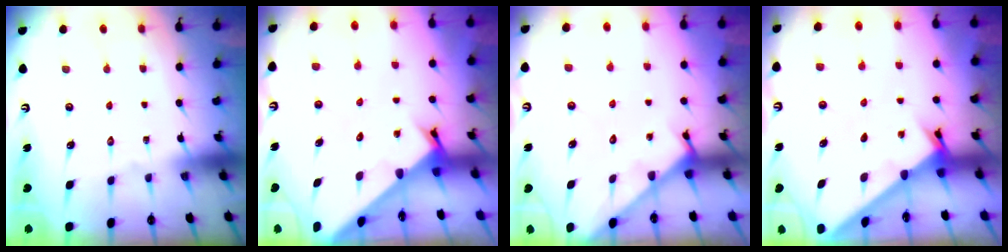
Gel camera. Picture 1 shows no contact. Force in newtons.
{"total": 2.2, "press": 2.2, "slide": 0.2}
{"total": 3.1, "press": 3.1, "slide": 0.3}
{"total": 2.0, "press": 2.0, "slide": 0.1}